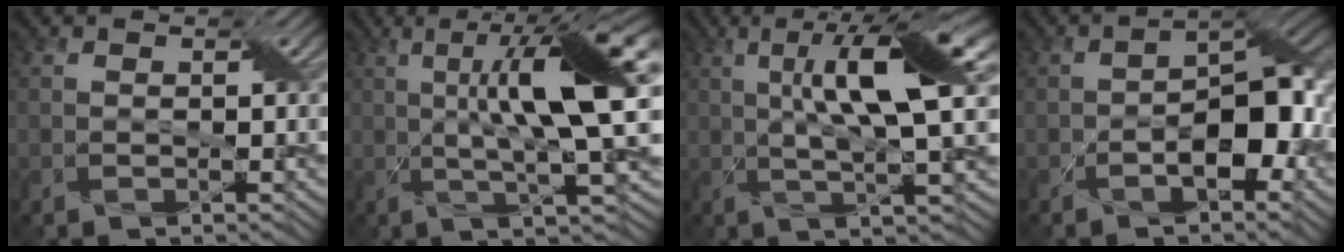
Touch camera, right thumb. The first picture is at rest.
{"total": 13.4, "force": [2.2, 3.0, 12.9], "torque": [-0.207, 0.006, 0.034]}
{"total": 11.0, "force": [2.6, 2.5, 10.4], "torque": [-0.174, 0.011, 0.041]}
{"total": 8.2, "force": [-2.5, 4.2, 6.6], "torque": [-0.097, 0.004, -0.040]}